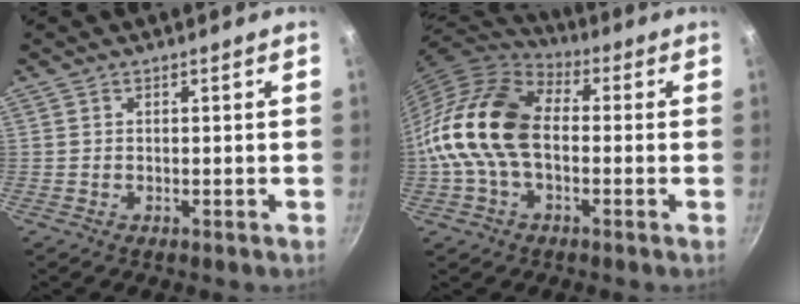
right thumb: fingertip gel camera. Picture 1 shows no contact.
{"total": 16.3, "force": [-1.1, 10.6, 12.4], "torque": [-0.223, 0.037, -0.040]}